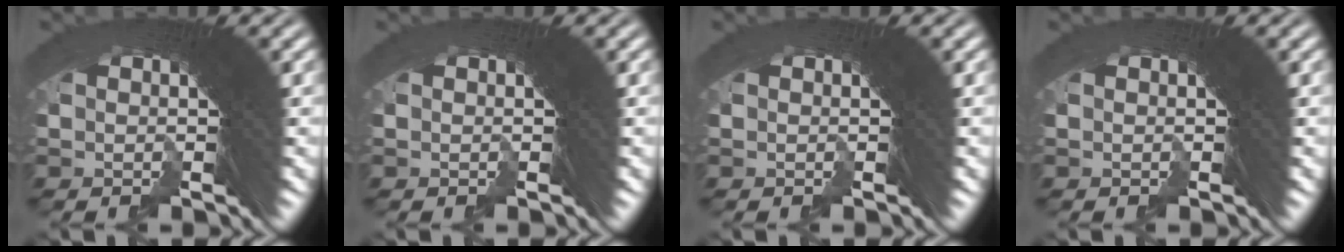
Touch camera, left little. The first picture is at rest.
{"total": 0.0}
{"total": 0.0}
{"total": 0.0}